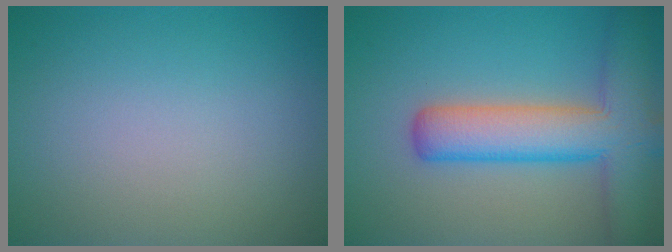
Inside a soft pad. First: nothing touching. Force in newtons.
{"total": 8.1, "press": 8.1, "slide": 0.5}